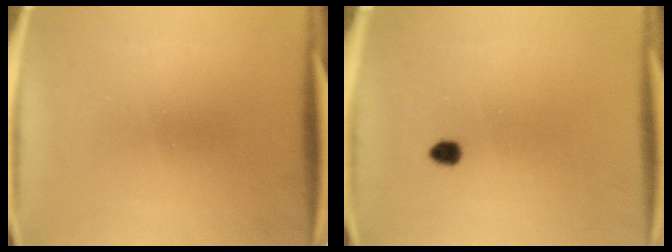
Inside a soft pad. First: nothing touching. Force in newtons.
{"total": 1.8}